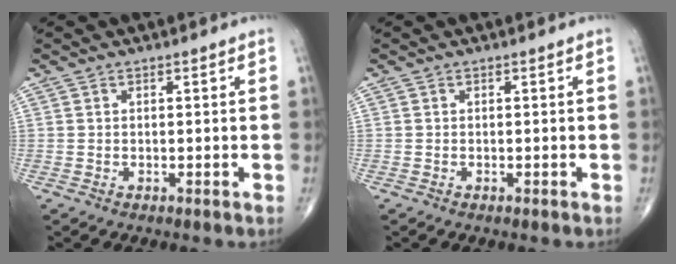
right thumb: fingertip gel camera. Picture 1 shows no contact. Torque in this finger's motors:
{"motor_torque": [2.49, 0.85, -0.04, -0.19, -0.01]}